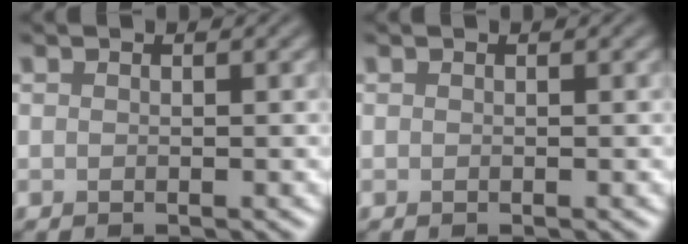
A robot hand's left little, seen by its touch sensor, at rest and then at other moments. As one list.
[{"total": 0.0}]